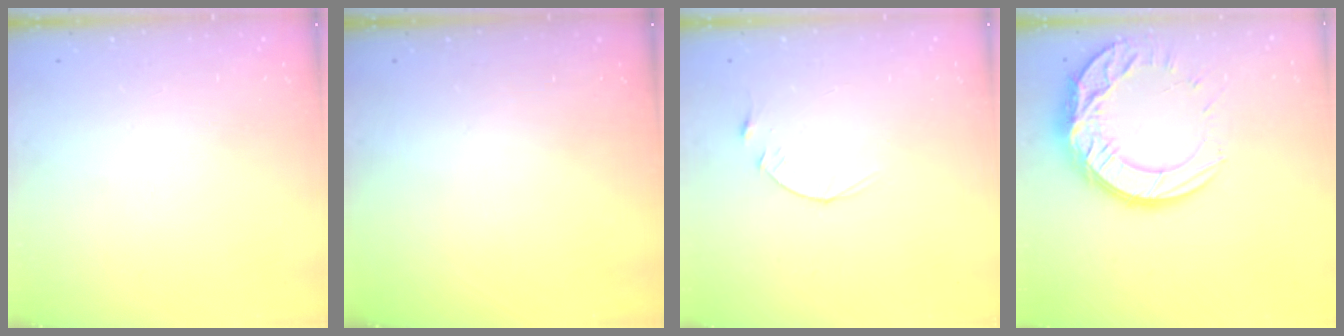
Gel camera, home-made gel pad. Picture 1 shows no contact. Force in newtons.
{"total": 0.0}
{"total": 3.1, "press": 3.1, "slide": 0.5}
{"total": 17.2, "press": 17.2, "slide": 1.0}